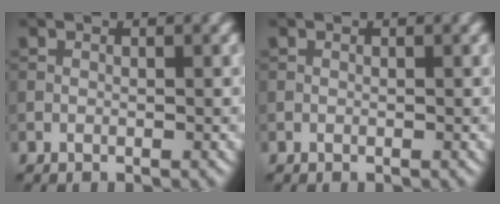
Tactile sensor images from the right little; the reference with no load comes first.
{"total": 0.0}